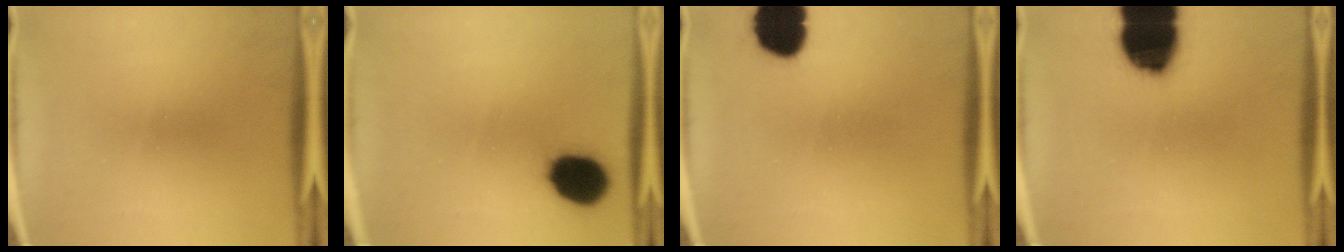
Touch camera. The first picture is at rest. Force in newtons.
{"total": 13.0}
{"total": 10.4}
{"total": 19.8}